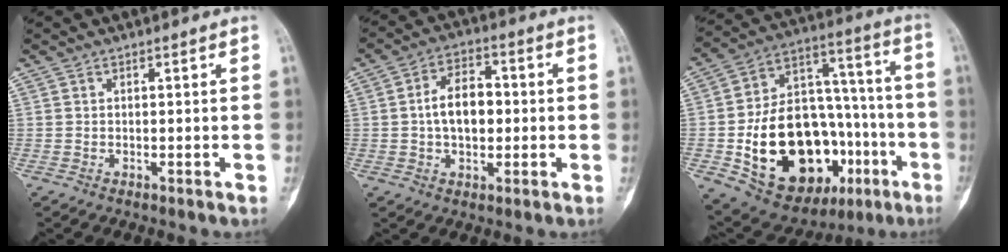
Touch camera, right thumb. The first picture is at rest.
{"total": 8.9, "force": [-0.1, 5.6, 7.0], "torque": [-0.096, 0.019, -0.008]}
{"total": 30.1, "force": [-9.1, 18.1, 22.2], "torque": [-0.356, 0.044, -0.124]}